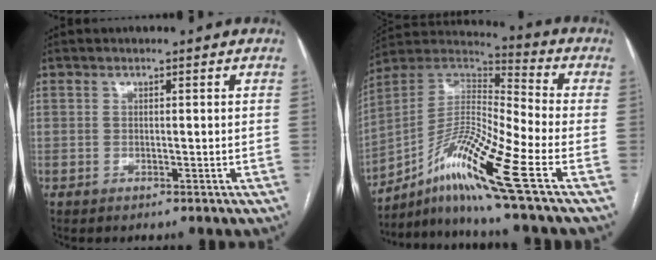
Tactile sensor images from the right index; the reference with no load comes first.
{"total": 18.0, "force": [-7.9, 0.5, 16.2], "torque": [-0.316, 0.003, -0.142]}